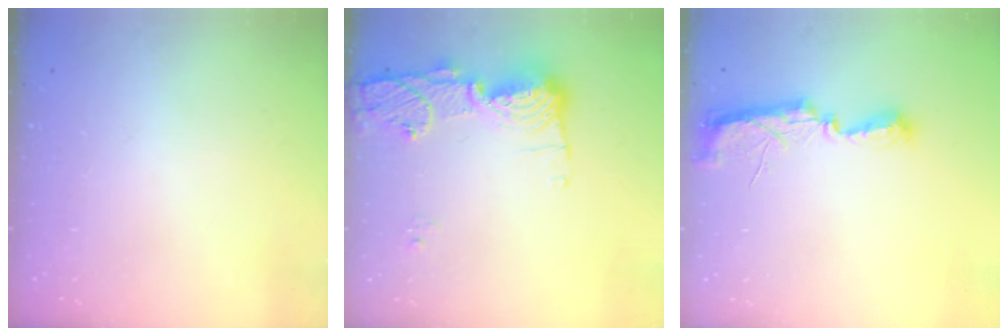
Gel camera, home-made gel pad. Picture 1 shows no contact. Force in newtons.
{"total": 14.2, "press": 14.2, "slide": 1.5}
{"total": 7.5, "press": 7.5, "slide": 0.5}